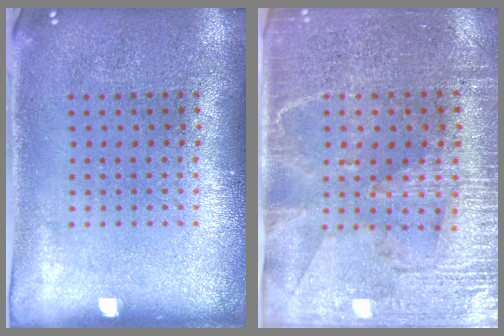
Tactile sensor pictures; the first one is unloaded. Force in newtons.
{"total": 3.3, "press": 3.0, "slide": 1.4}